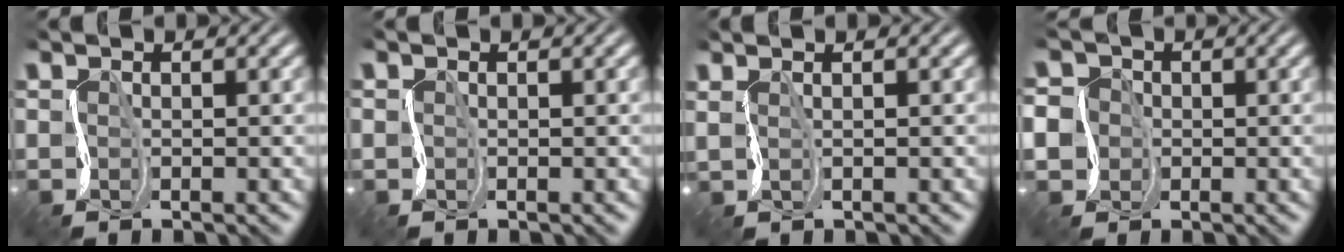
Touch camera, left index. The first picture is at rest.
{"total": 0.0}
{"total": 2.2, "force": [1.2, 0.8, 1.6], "torque": [-0.032, 0.008, 0.004]}
{"total": 4.8, "force": [-0.9, 4.5, 1.4], "torque": [-0.036, 0.013, -0.046]}